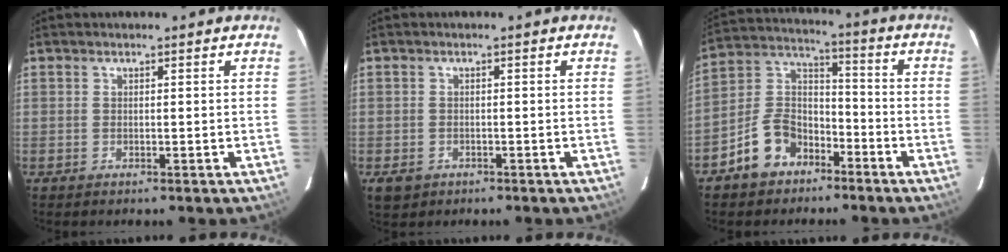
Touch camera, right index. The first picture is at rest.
{"total": 3.2, "force": [-1.7, 2.6, 0.8], "torque": [-0.018, 0.000, -0.020]}
{"total": 10.0, "force": [-6.0, 6.7, 4.5], "torque": [-0.105, 0.025, -0.109]}